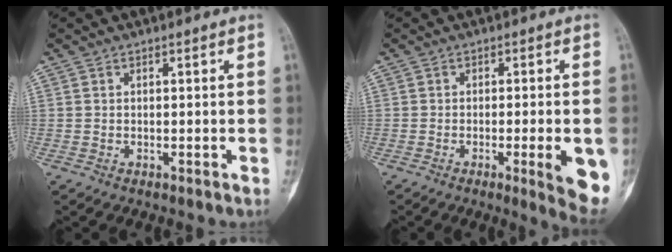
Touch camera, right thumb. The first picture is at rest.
{"total": 9.1, "force": [-2.8, 1.5, 8.5], "torque": [-0.098, -0.010, -0.033]}